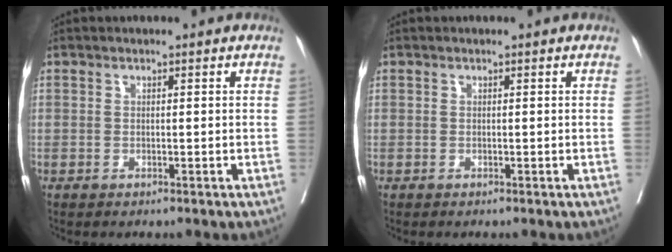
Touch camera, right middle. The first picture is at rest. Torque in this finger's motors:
{"motor_torque": [-0.01, 0.01, 0.00, 0.00]}